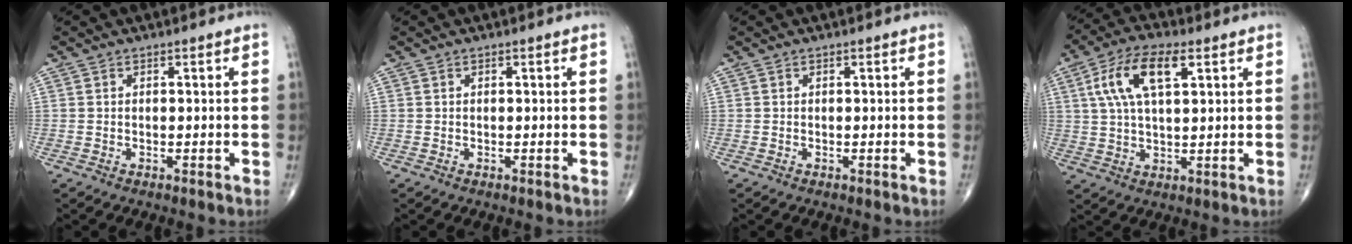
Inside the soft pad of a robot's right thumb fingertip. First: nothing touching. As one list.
[{"total": 0.0}, {"total": 0.0}, {"total": 11.5, "force": [4.0, 4.9, 9.6], "torque": [-0.190, 0.009, 0.073]}]